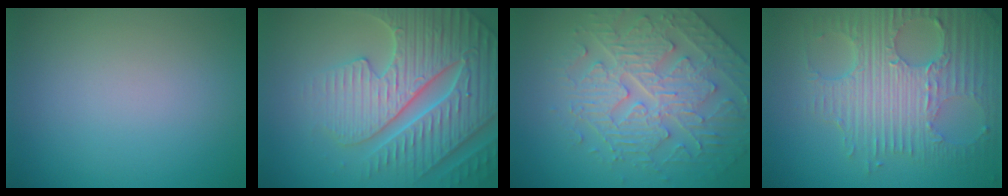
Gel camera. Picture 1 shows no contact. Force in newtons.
{"total": 7.6, "press": 7.4, "slide": 1.8}
{"total": 4.6, "press": 4.6, "slide": 0.1}
{"total": 8.6, "press": 5.9, "slide": 6.2}